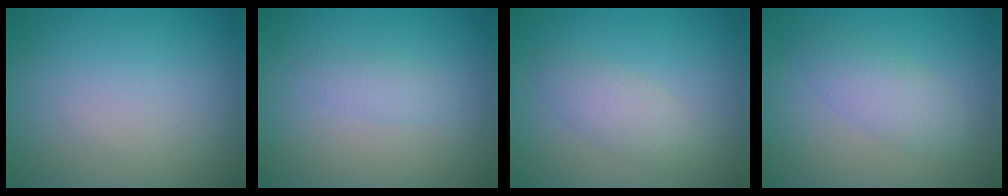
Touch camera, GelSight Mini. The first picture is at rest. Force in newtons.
{"total": 1.3, "press": 1.3, "slide": 0.1}
{"total": 2.2, "press": 2.2, "slide": 0.2}
{"total": 2.7, "press": 2.7, "slide": 0.0}